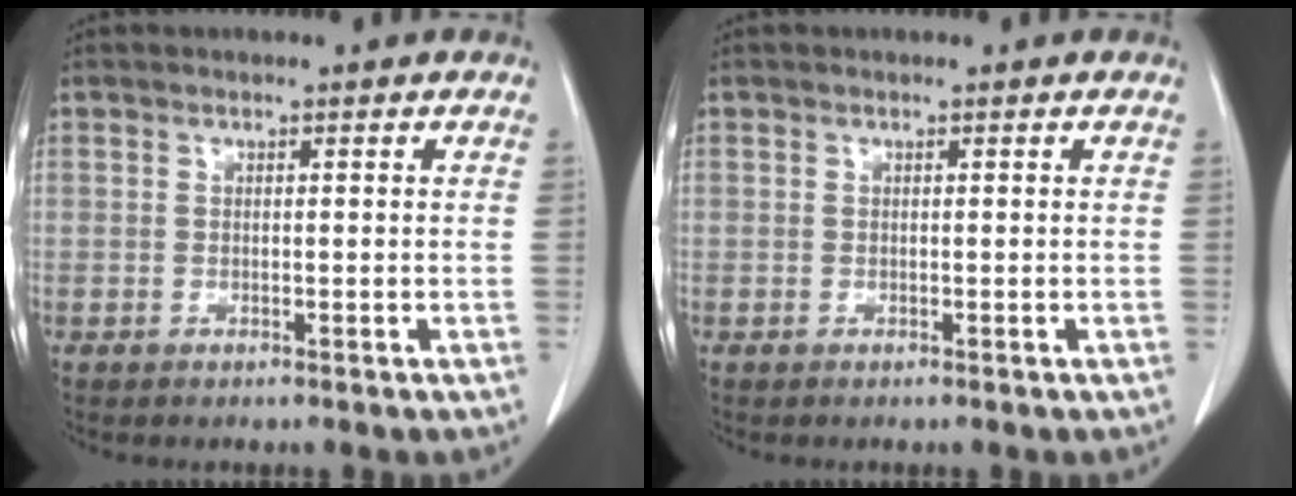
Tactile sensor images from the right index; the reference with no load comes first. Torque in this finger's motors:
{"motor_torque": [0.00, 0.00, 0.00, 0.00]}